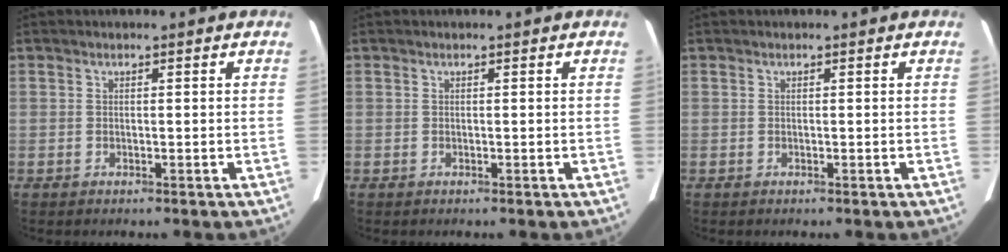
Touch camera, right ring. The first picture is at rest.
{"total": 0.0}
{"total": 0.0}